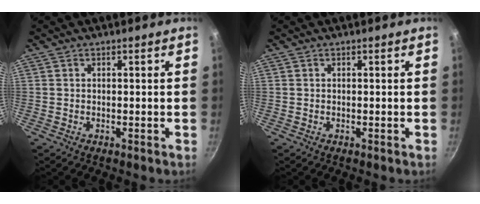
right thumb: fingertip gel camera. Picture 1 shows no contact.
{"total": 0.0}